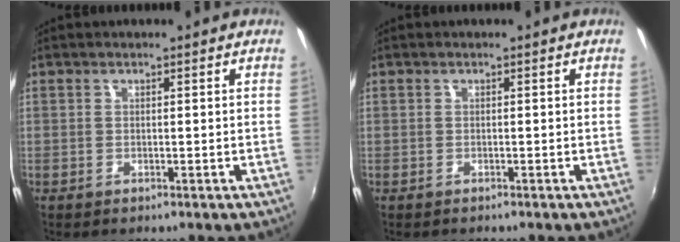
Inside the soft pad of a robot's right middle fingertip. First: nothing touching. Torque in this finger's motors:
{"motor_torque": [-0.85, 0.22, -0.33, -0.11]}